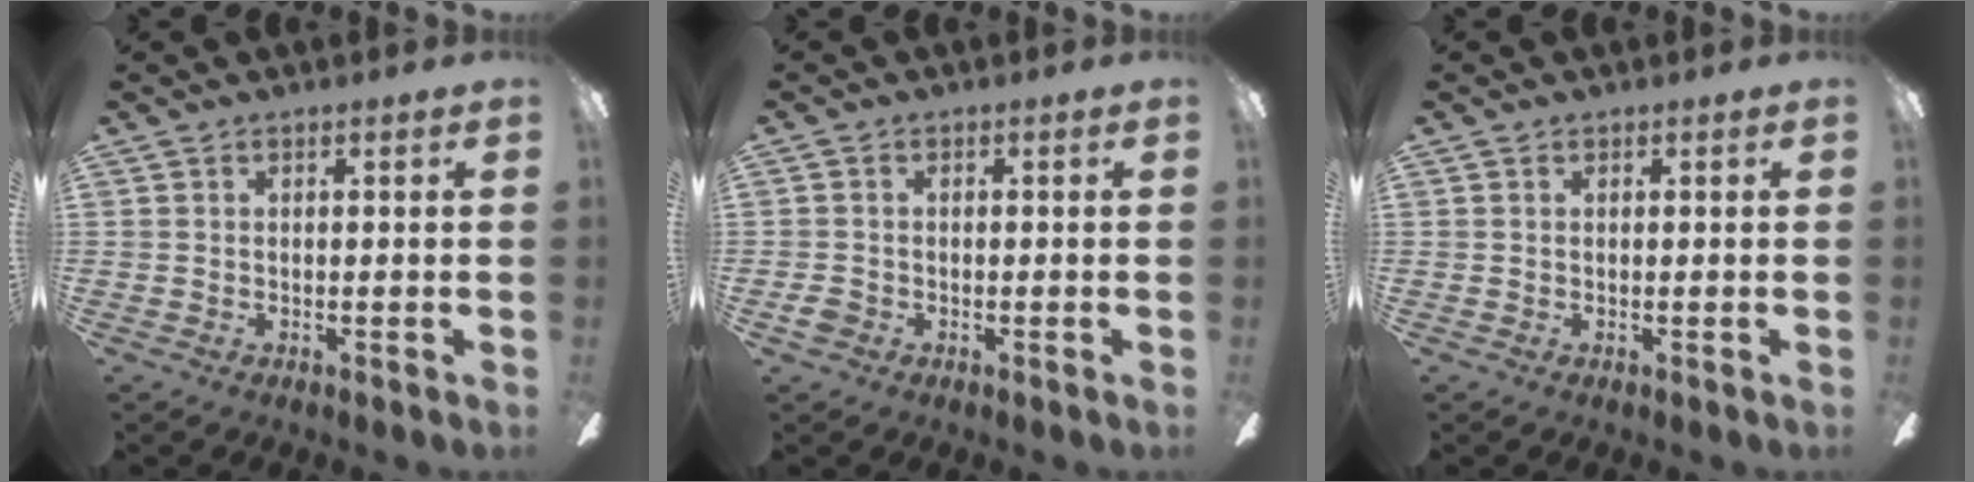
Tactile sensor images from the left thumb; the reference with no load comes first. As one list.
[{"total": 2.4, "force": [-1.1, 1.8, 1.2], "torque": [-0.025, 0.006, -0.022]}, {"total": 0.0}]